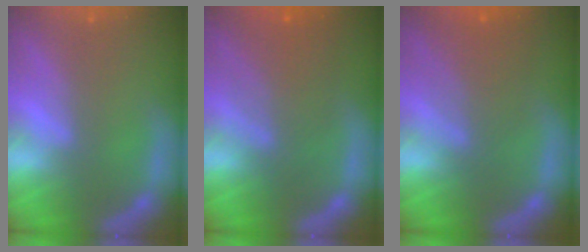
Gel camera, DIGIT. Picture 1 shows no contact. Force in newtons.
{"total": 6.5}
{"total": 5.6}